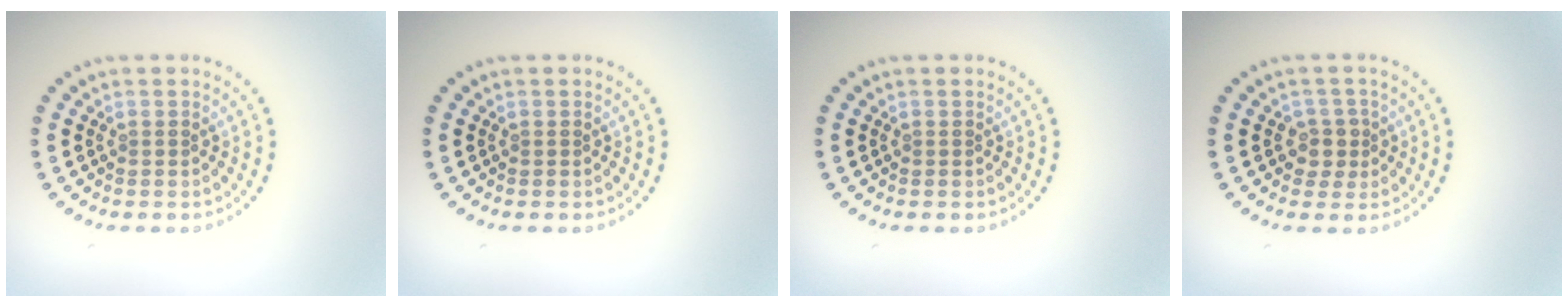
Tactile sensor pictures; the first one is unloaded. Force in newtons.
{"total": 0.0}
{"total": 0.0}
{"total": 2.0, "press": 1.6, "slide": 1.1}